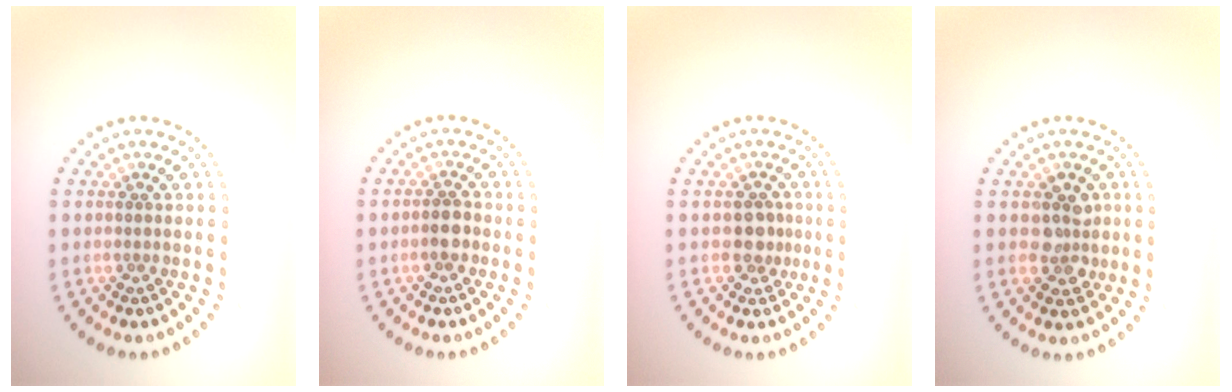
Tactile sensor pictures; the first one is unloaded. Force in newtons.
{"total": 1.6, "press": 1.5, "slide": 0.5}
{"total": 2.0, "press": 1.8, "slide": 0.9}
{"total": 2.8, "press": 2.7, "slide": 0.6}